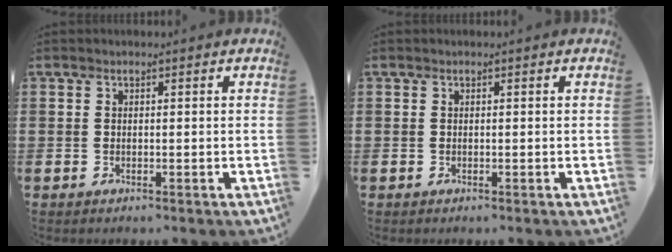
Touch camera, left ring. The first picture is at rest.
{"total": 0.0}